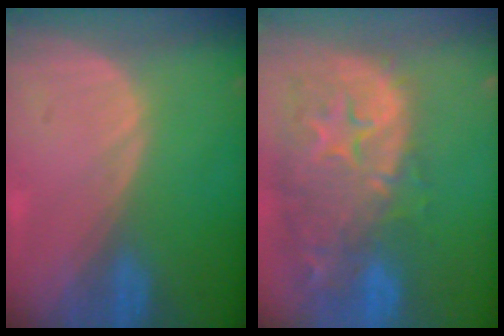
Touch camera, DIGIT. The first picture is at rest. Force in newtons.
{"total": 14.7, "press": 11.8, "slide": 8.8}